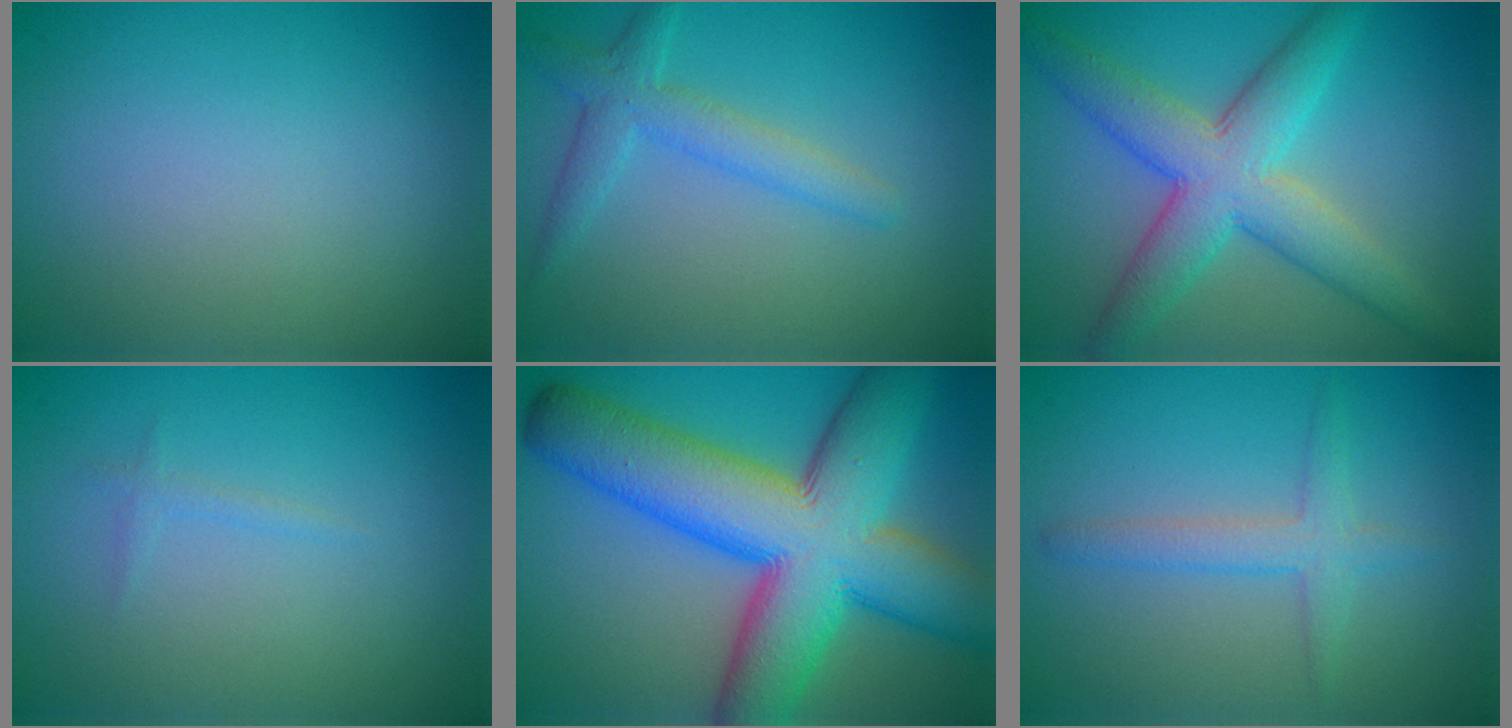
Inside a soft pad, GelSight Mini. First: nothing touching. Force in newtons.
{"total": 2.7, "press": 2.7, "slide": 0.1}
{"total": 6.8, "press": 6.8, "slide": 0.2}
{"total": 0.7, "press": 0.7, "slide": 0.1}
{"total": 14.8, "press": 14.8, "slide": 0.5}
{"total": 2.3, "press": 2.3, "slide": 0.1}